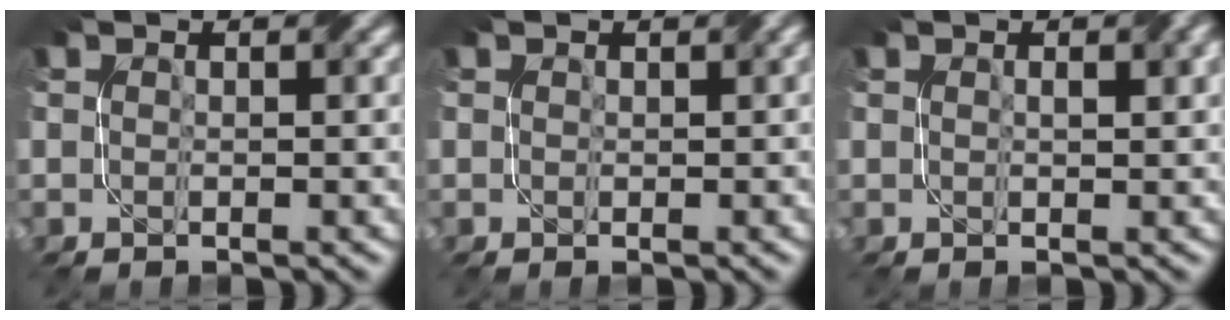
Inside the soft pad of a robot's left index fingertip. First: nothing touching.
{"total": 0.6, "force": [-0.5, 0.0, -0.3], "torque": [0.008, 0.002, -0.008]}
{"total": 1.5, "force": [0.5, 0.4, 1.4], "torque": [-0.018, -0.001, 0.010]}